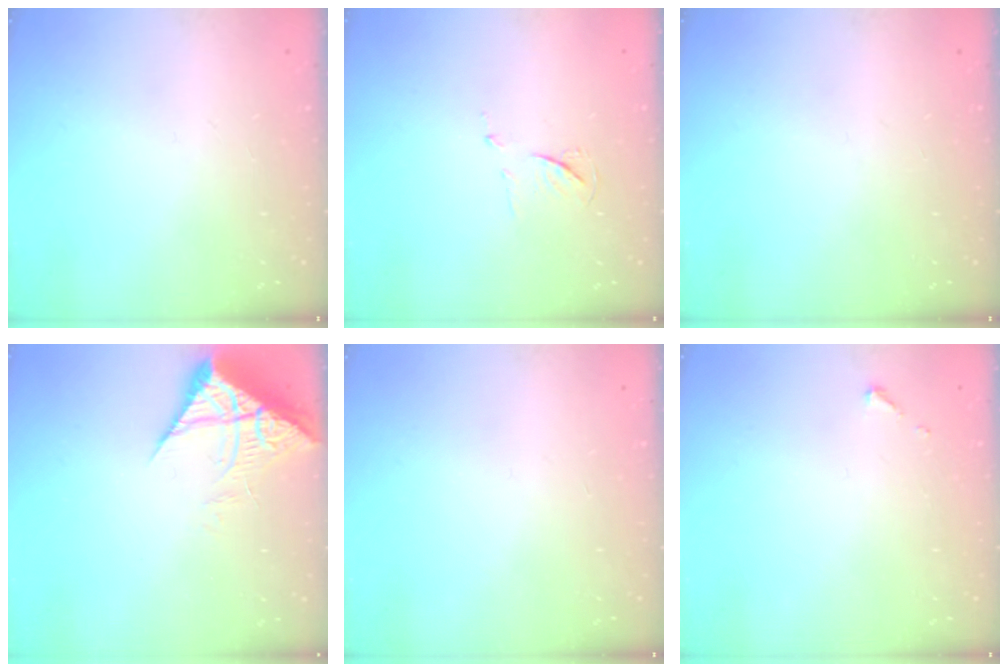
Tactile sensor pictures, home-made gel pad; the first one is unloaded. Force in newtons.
{"total": 5.6, "press": 5.6, "slide": 0.8}
{"total": 0.0}
{"total": 7.2, "press": 7.1, "slide": 0.9}
{"total": 0.0}
{"total": 2.6, "press": 2.6, "slide": 0.3}